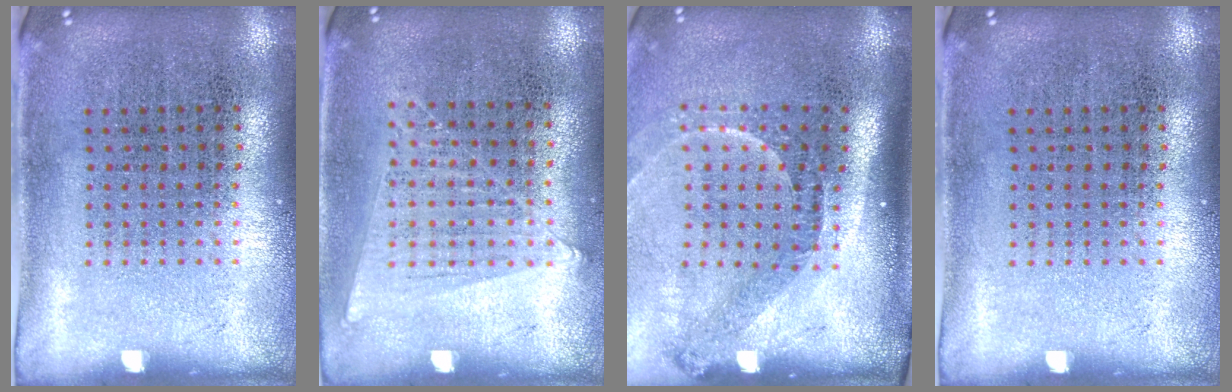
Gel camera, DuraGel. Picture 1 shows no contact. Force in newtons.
{"total": 1.1, "press": 1.0, "slide": 0.4}
{"total": 2.0, "press": 1.4, "slide": 1.5}
{"total": 0.0}